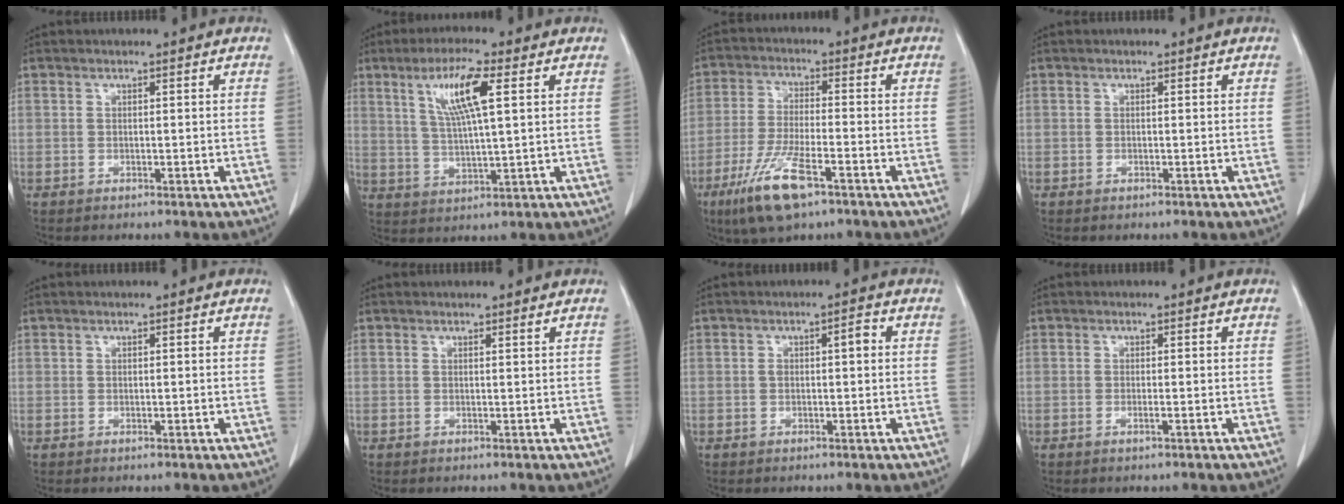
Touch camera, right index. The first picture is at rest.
{"total": 9.0, "force": [3.6, 0.7, 8.2], "torque": [-0.158, 0.004, 0.067]}
{"total": 10.3, "force": [-5.9, 2.1, 8.2], "torque": [-0.171, -0.024, -0.106]}
{"total": 0.0}
{"total": 0.0}
{"total": 0.5, "force": [0.5, 0.0, 0.2], "torque": [-0.009, -0.002, 0.008]}
{"total": 2.4, "force": [0.3, 0.9, 2.2], "torque": [-0.038, 0.014, 0.006]}
{"total": 0.8, "force": [-0.3, -0.1, 0.7], "torque": [-0.015, -0.001, -0.005]}